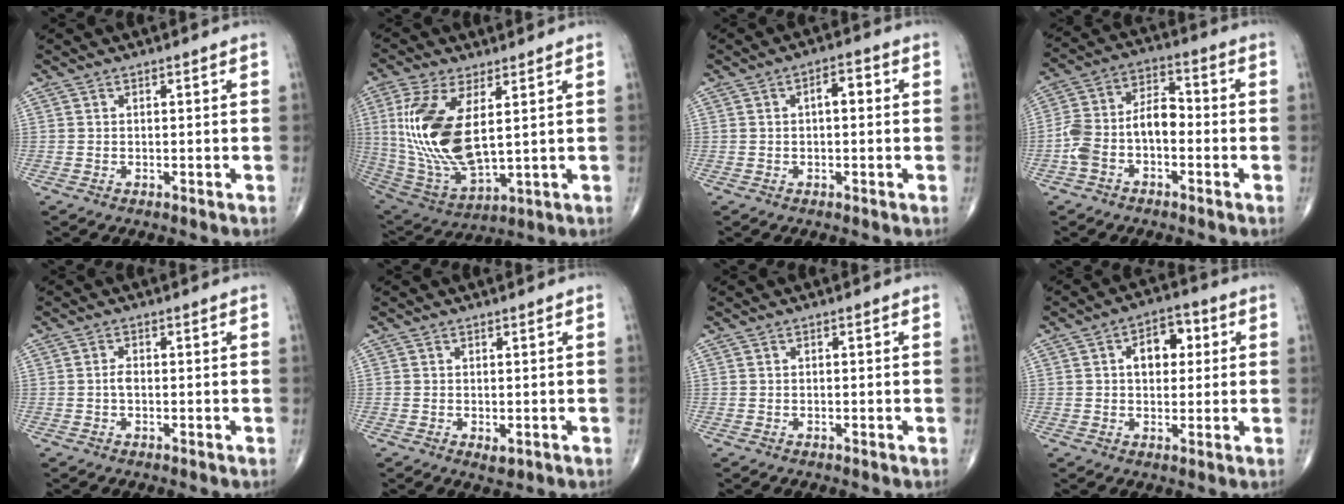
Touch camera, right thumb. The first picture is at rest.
{"total": 18.1, "force": [3.2, 8.1, 15.8], "torque": [-0.336, -0.025, 0.077]}
{"total": 3.4, "force": [0.4, 1.6, 3.0], "torque": [-0.037, 0.010, 0.000]}
{"total": 10.6, "force": [-2.7, 6.0, 8.2], "torque": [-0.156, 0.049, -0.058]}
{"total": 1.4, "force": [-0.3, 0.7, 1.1], "torque": [-0.020, 0.002, -0.006]}
{"total": 1.6, "force": [-0.4, 1.0, 1.2], "torque": [-0.016, -0.003, -0.002]}
{"total": 0.0}
{"total": 7.8, "force": [1.6, 5.1, 5.7], "torque": [-0.057, 0.013, 0.018]}